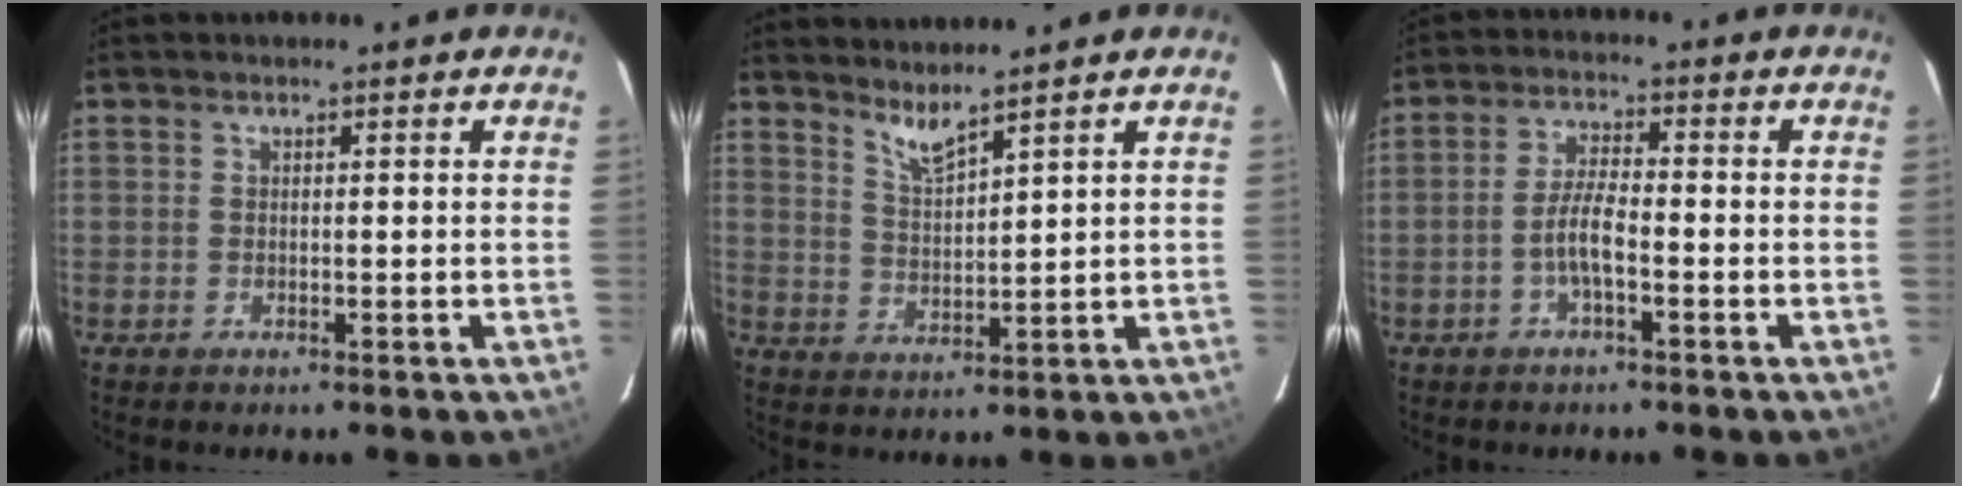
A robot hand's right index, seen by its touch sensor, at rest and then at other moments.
{"total": 4.4, "force": [3.9, -0.1, 2.1], "torque": [-0.043, -0.007, 0.075]}
{"total": 4.7, "force": [-2.0, 1.0, 4.1], "torque": [-0.088, 0.008, -0.040]}